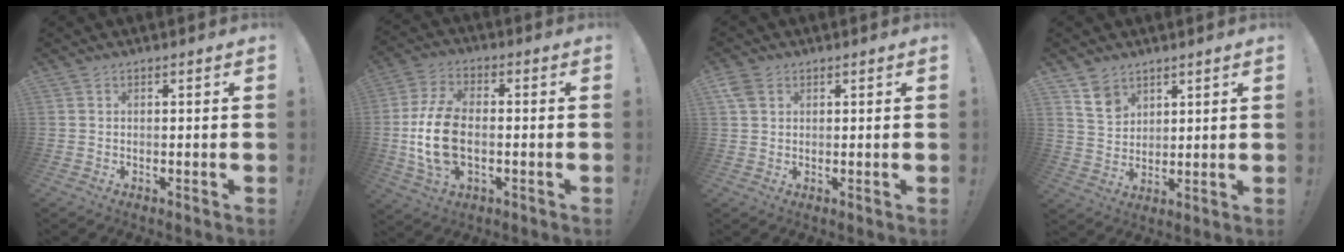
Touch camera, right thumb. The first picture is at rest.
{"total": 14.3, "force": [-1.7, 8.6, 11.3], "torque": [-0.227, -0.004, -0.029]}
{"total": 3.7, "force": [1.7, 2.7, 1.9], "torque": [-0.038, 0.003, 0.035]}
{"total": 7.6, "force": [5.1, 5.2, 2.0], "torque": [-0.025, -0.033, 0.100]}